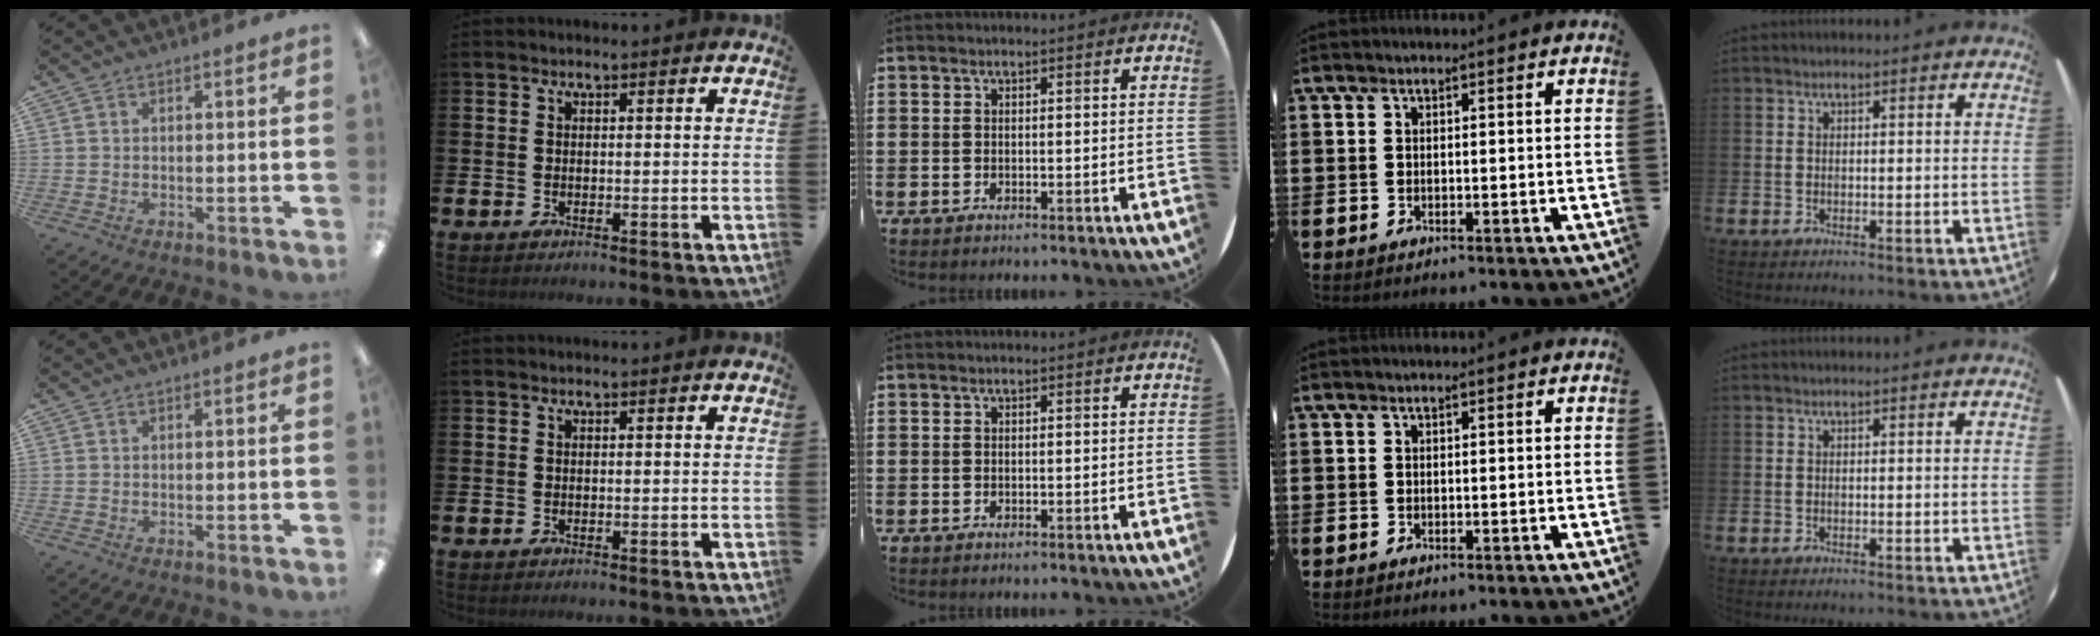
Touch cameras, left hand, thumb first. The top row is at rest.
{}